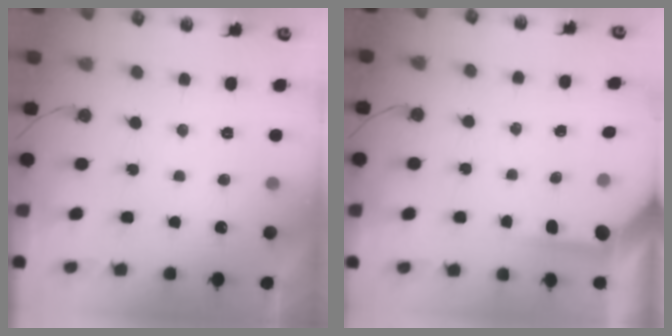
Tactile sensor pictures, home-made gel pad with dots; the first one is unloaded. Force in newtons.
{"total": 3.6, "press": 3.6, "slide": 0.5}